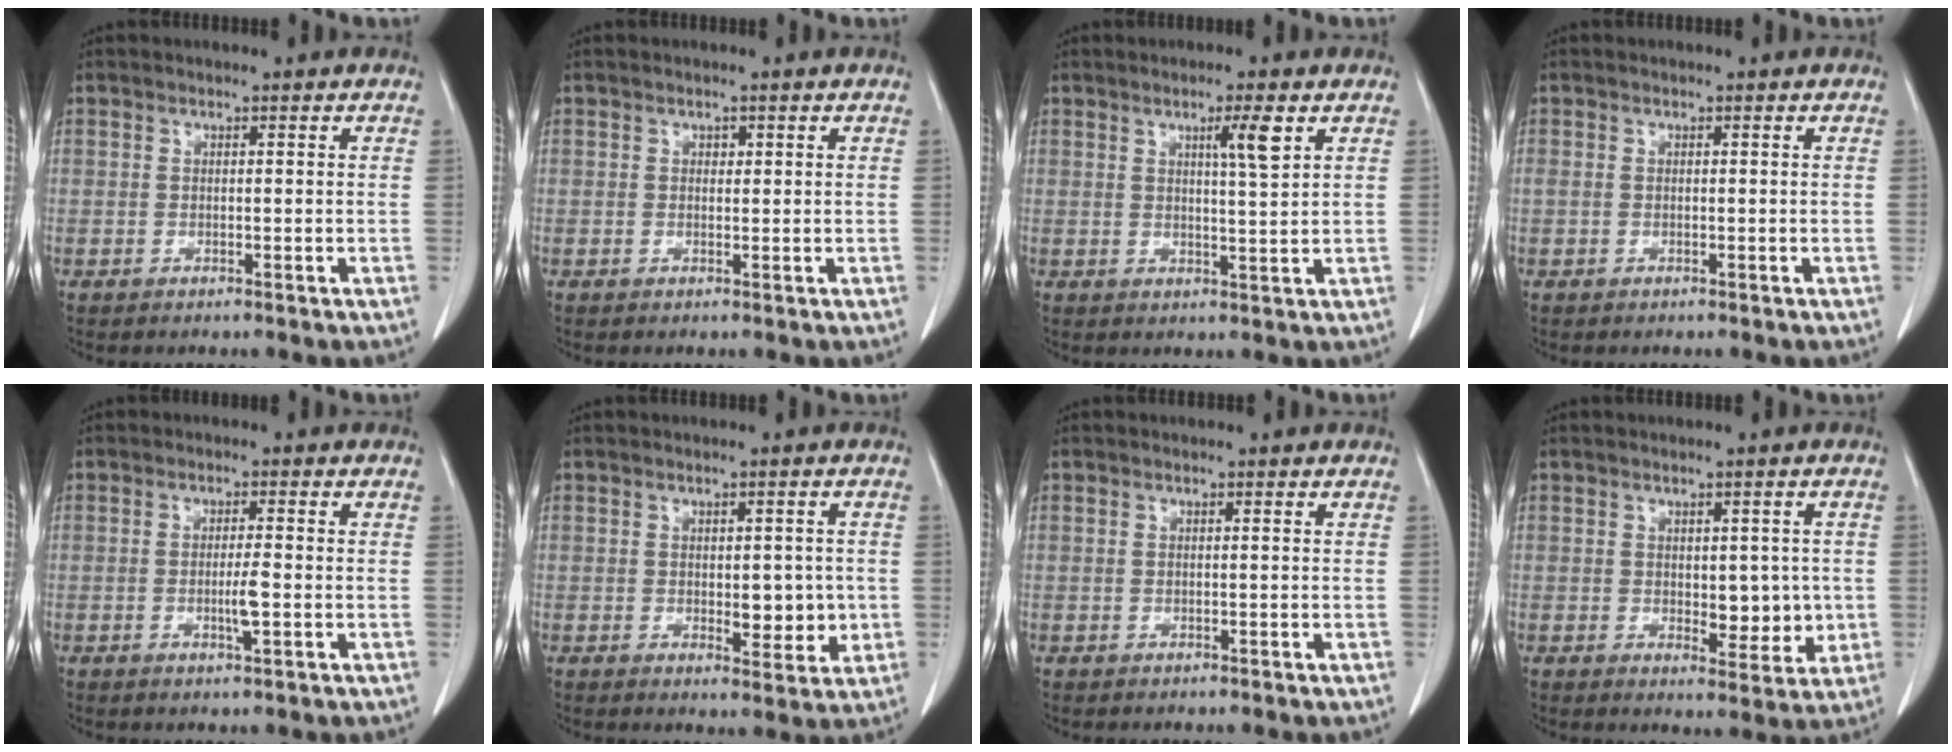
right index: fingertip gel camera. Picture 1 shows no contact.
{"total": 0.7, "force": [0.3, 0.6, 0.4], "torque": [-0.003, 0.000, 0.004]}
{"total": 4.2, "force": [2.0, -0.2, 3.7], "torque": [-0.062, -0.004, 0.034]}
{"total": 0.0}
{"total": 3.0, "force": [-0.7, 0.1, 2.9], "torque": [-0.055, -0.005, -0.011]}
{"total": 5.2, "force": [-0.4, 2.6, 4.4], "torque": [-0.048, -0.004, 0.004]}
{"total": 0.0}
{"total": 5.7, "force": [-0.1, 3.0, 4.9], "torque": [-0.053, -0.005, 0.009]}